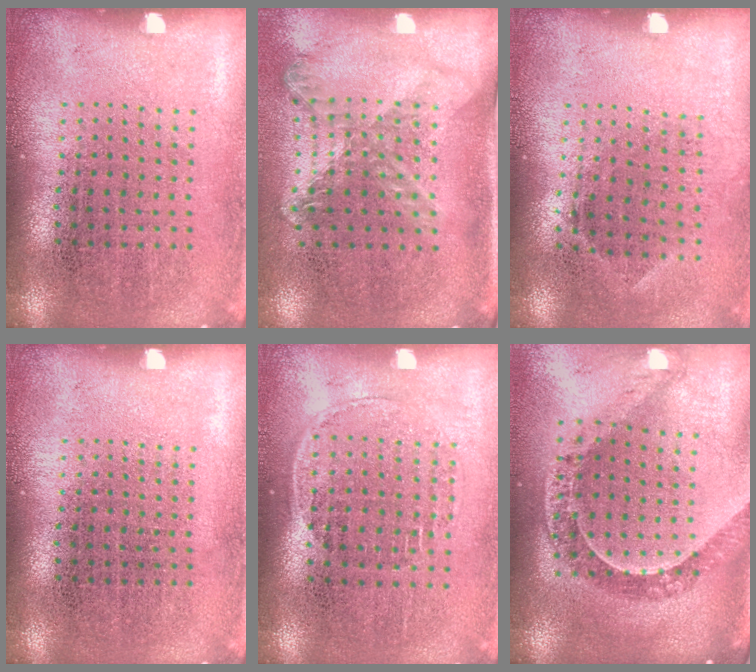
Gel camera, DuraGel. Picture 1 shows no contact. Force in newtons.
{"total": 1.8, "press": 1.3, "slide": 1.2}
{"total": 0.8, "press": 0.7, "slide": 0.5}
{"total": 0.0}
{"total": 1.2, "press": 1.0, "slide": 0.7}
{"total": 1.2, "press": 1.2, "slide": 0.4}